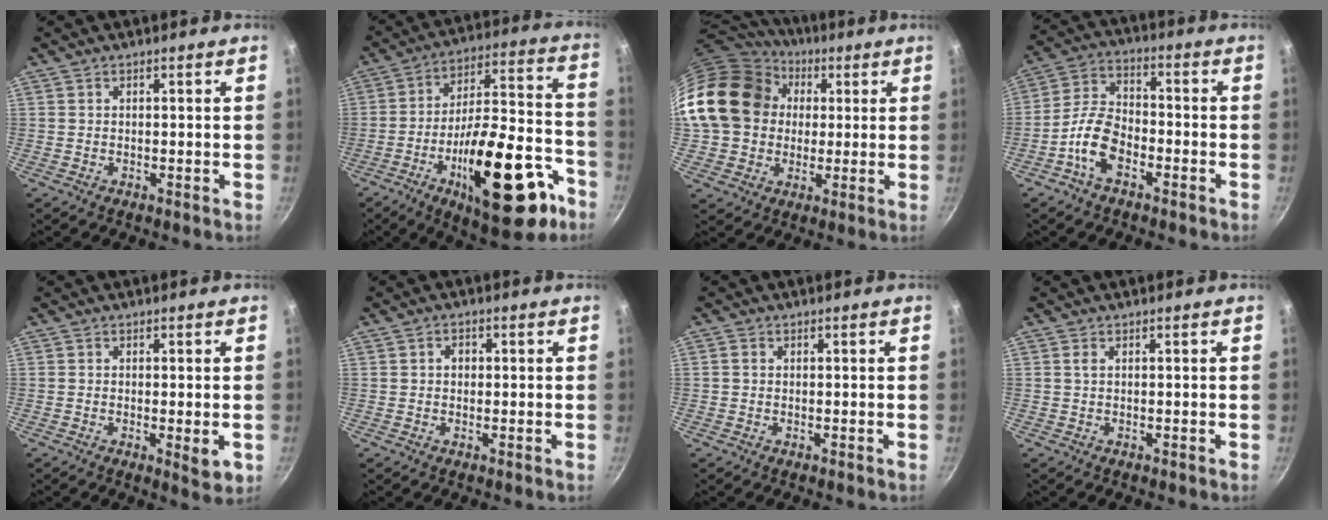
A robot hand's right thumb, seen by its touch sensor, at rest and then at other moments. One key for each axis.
{"total": 26.0, "fx": -11.8, "fy": 10.0, "fz": 20.9, "tx": -0.273, "ty": 0.064, "tz": -0.171}
{"total": 21.6, "fx": 3.0, "fy": 18.0, "fz": 11.6, "tx": -0.203, "ty": 0.040, "tz": 0.054}
{"total": 9.5, "fx": -4.5, "fy": 5.3, "fz": 6.5, "tx": -0.119, "ty": 0.042, "tz": -0.095}
{"total": 3.7, "fx": -0.6, "fy": 1.1, "fz": 3.5, "tx": -0.054, "ty": -0.014, "tz": -0.009}
{"total": 2.0, "fx": 0.1, "fy": 1.7, "fz": 1.2, "tx": -0.009, "ty": 0.004, "tz": 0.000}
{"total": 1.0, "fx": 0.0, "fy": 0.9, "fz": 0.5, "tx": -0.008, "ty": 0.004, "tz": -0.002}
{"total": 0.9, "fx": 0.2, "fy": 0.4, "fz": 0.7, "tx": -0.014, "ty": 0.001, "tz": 0.003}